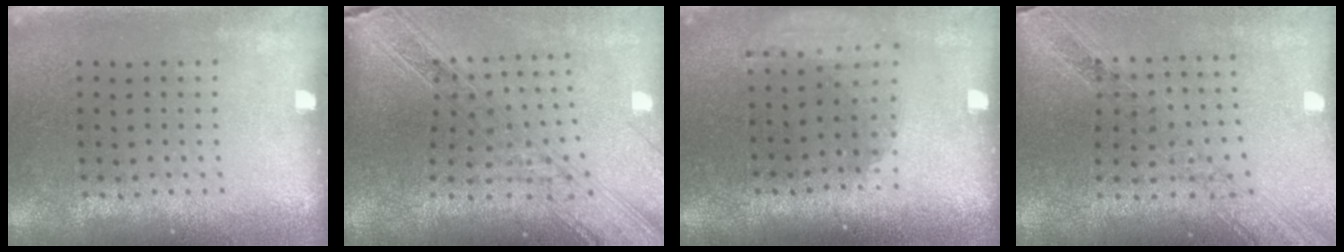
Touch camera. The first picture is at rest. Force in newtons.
{"total": 2.5, "press": 2.1, "slide": 1.4}
{"total": 1.8, "press": 1.4, "slide": 1.2}
{"total": 1.1, "press": 1.1, "slide": 0.2}